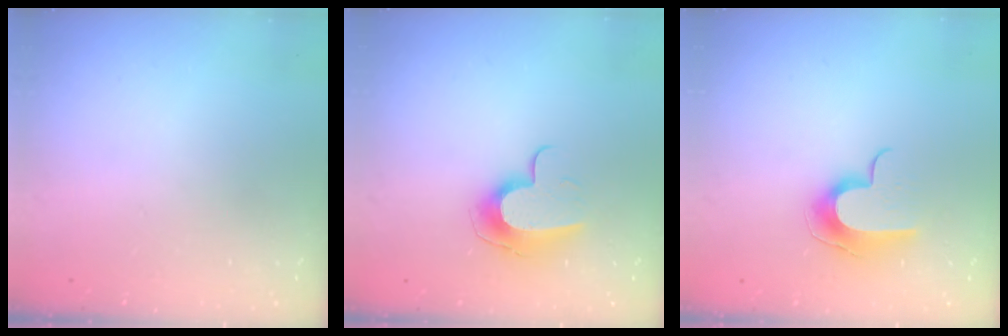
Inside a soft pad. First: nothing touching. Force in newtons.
{"total": 10.8, "press": 10.8, "slide": 0.6}
{"total": 10.3, "press": 10.3, "slide": 0.7}